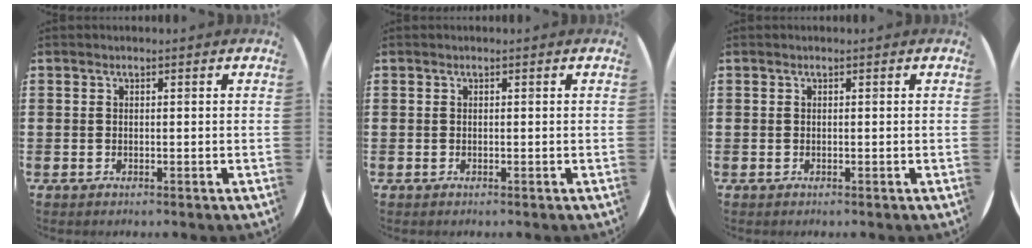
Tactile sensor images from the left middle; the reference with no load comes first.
{"total": 0.0}
{"total": 0.0}